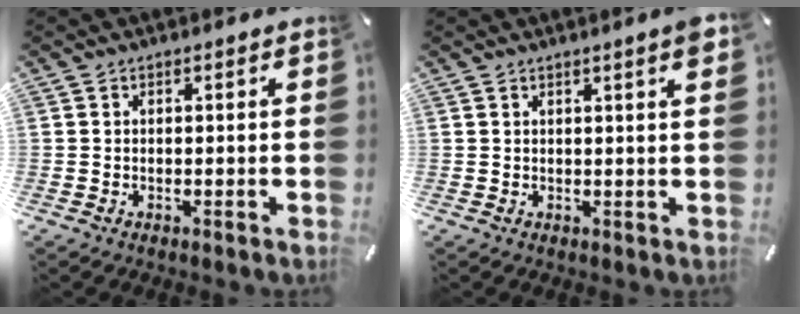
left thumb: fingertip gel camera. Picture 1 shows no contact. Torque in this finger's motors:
{"motor_torque": [2.49, 2.52, 1.41, -1.35, 0.33]}